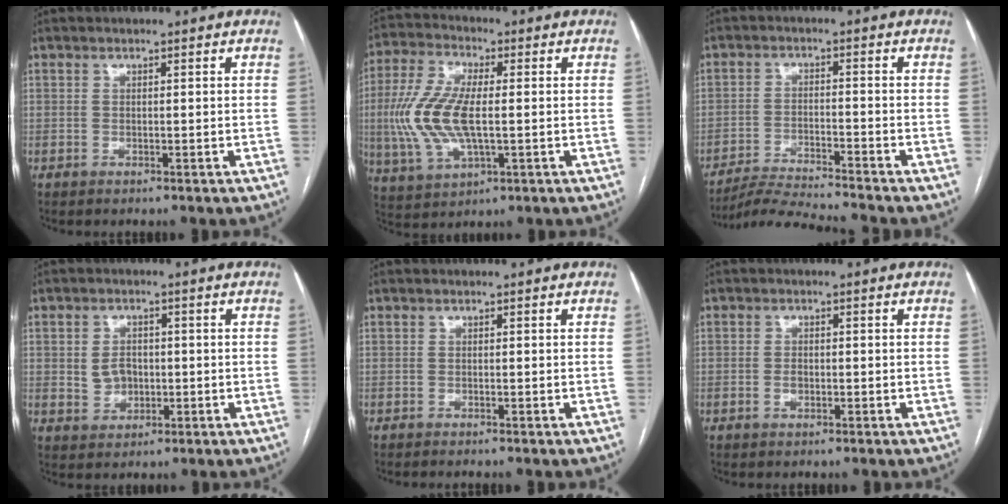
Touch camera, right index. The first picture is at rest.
{"total": 12.4, "force": [-0.6, 4.6, 11.5], "torque": [-0.269, 0.003, -0.008]}
{"total": 9.2, "force": [-8.7, -2.1, 2.1], "torque": [-0.025, -0.013, -0.155]}
{"total": 4.1, "force": [-0.1, 3.4, 2.2], "torque": [-0.038, 0.008, 0.005]}
{"total": 1.0, "force": [-0.9, -0.1, 0.4], "torque": [-0.006, 0.000, -0.013]}
{"total": 1.7, "force": [-0.5, 1.1, 1.3], "torque": [-0.024, 0.002, -0.007]}